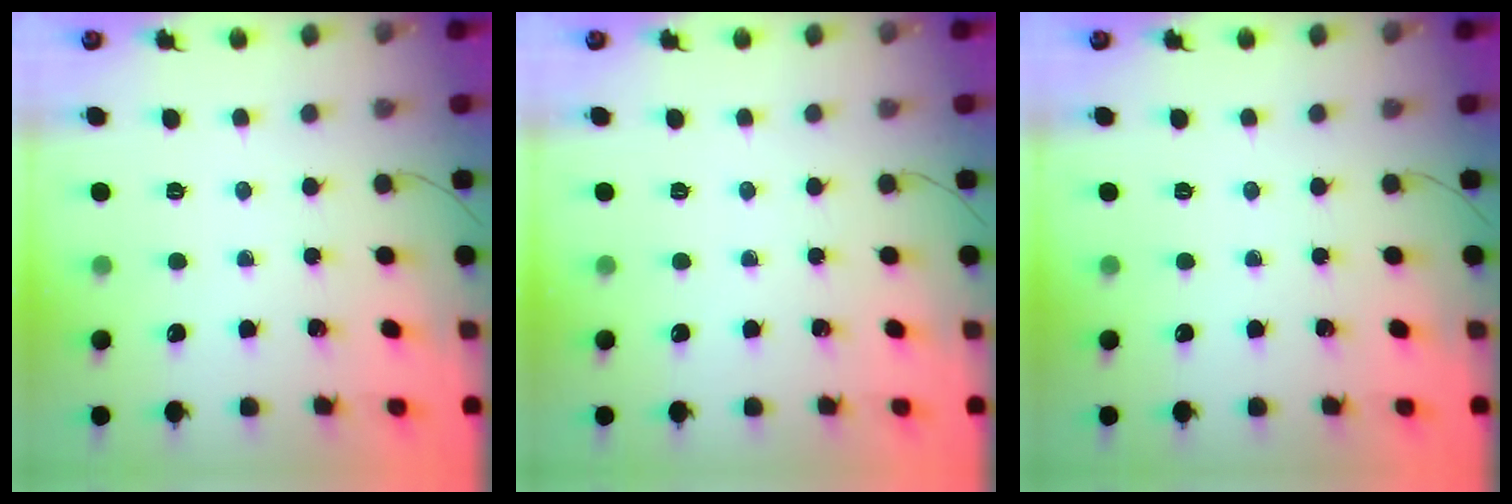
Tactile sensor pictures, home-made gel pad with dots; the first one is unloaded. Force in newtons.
{"total": 0.0}
{"total": 0.0}